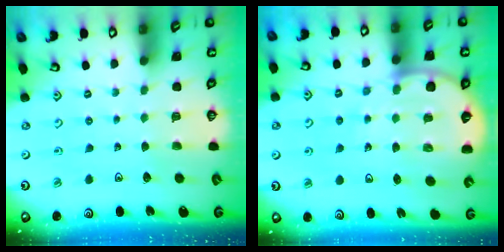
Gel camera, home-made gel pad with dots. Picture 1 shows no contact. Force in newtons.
{"total": 8.8, "press": 8.5, "slide": 2.2}